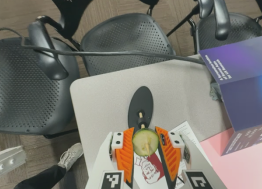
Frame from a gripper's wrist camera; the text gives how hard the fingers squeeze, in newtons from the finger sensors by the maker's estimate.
{"total": 14.9, "left": 15.0, "right": 14.8}